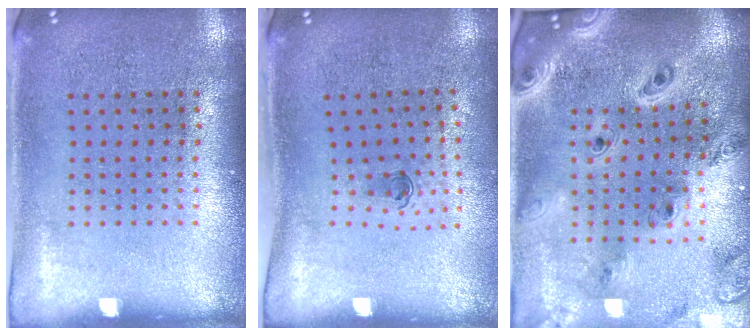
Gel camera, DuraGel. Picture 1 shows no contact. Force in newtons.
{"total": 0.7, "press": 0.3, "slide": 0.6}
{"total": 2.9, "press": 2.4, "slide": 1.6}